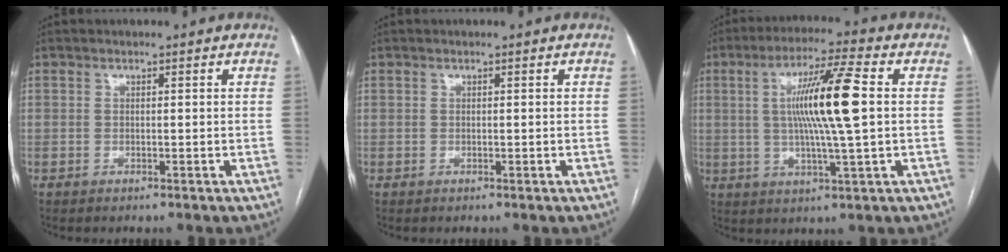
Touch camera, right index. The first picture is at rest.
{"total": 0.0}
{"total": 12.3, "force": [1.4, -0.3, 12.2], "torque": [-0.222, 0.005, 0.022]}